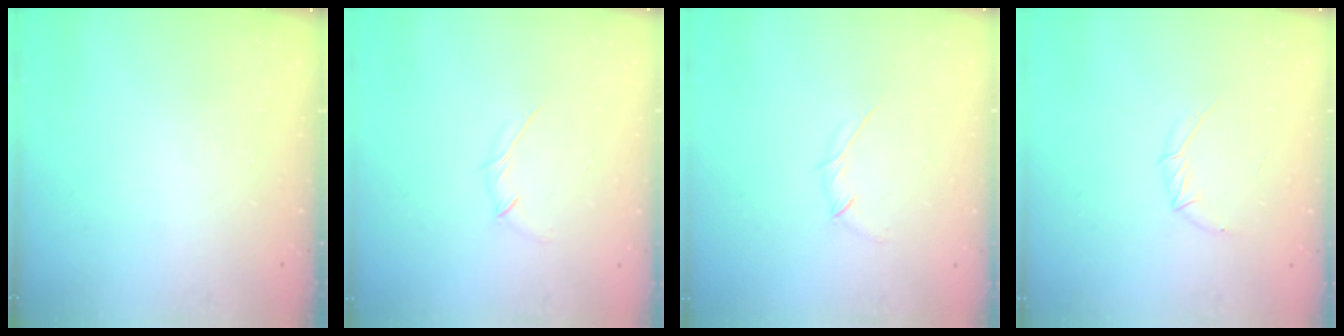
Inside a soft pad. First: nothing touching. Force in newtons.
{"total": 2.7, "press": 2.6, "slide": 0.6}
{"total": 2.7, "press": 2.6, "slide": 0.6}
{"total": 4.8, "press": 4.7, "slide": 1.3}